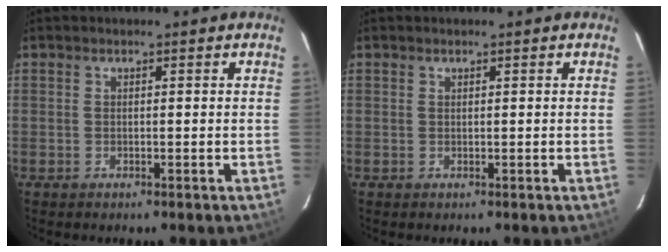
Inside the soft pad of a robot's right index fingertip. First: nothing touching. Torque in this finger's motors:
{"motor_torque": [0.02, 0.00, 0.01, 0.01]}